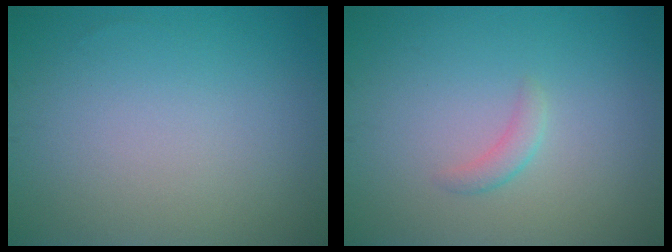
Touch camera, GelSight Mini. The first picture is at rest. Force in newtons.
{"total": 1.2, "press": 1.2, "slide": 0.1}